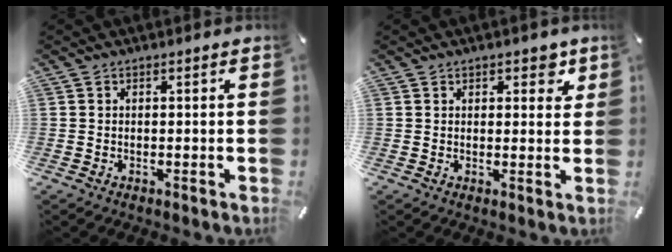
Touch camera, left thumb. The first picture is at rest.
{"total": 3.7, "force": [2.0, 2.3, 2.0], "torque": [-0.006, -0.007, 0.026]}